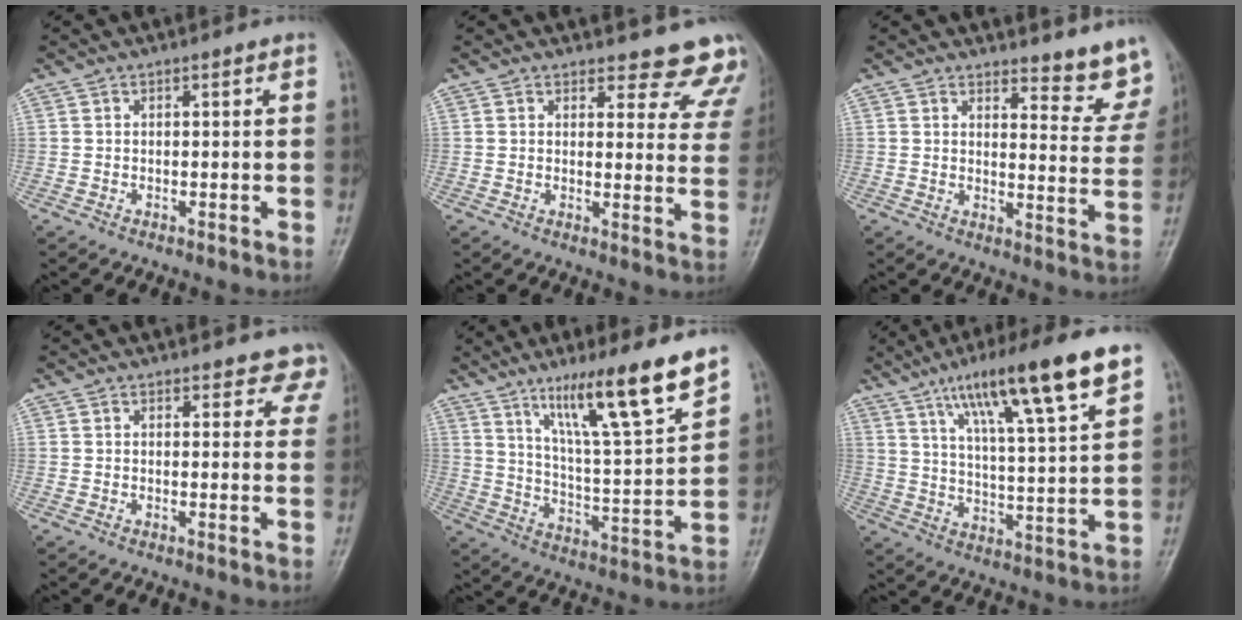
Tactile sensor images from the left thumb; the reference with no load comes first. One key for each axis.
{"total": 12.1, "fx": 11.4, "fy": 4.1, "fz": 0.8, "tx": 0.049, "ty": -0.091, "tz": 0.098}
{"total": 9.3, "fx": 8.9, "fy": 2.4, "fz": 1.5, "tx": 0.016, "ty": -0.086, "tz": 0.090}
{"total": 5.5, "fx": 4.8, "fy": 2.6, "fz": 0.6, "tx": 0.039, "ty": -0.021, "tz": 0.033}
{"total": 15.9, "fx": 11.0, "fy": 1.3, "fz": 11.4, "tx": -0.177, "ty": -0.065, "tz": 0.188}
{"total": 16.8, "fx": 9.9, "fy": 2.2, "fz": 13.4, "tx": -0.216, "ty": -0.028, "tz": 0.167}